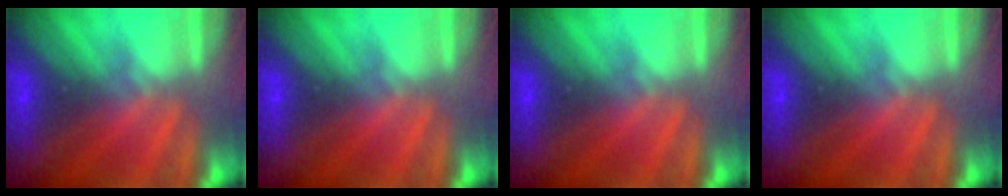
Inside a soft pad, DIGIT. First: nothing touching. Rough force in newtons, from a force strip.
{"total": 0.0}
{"total": 0.0}
{"total": 0.0}